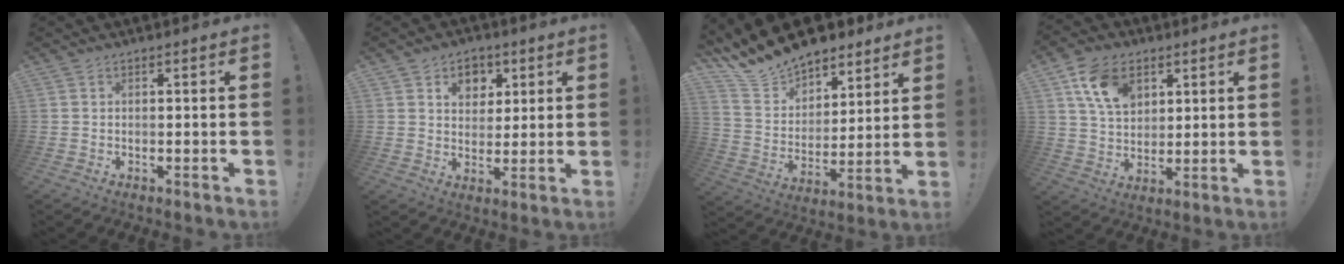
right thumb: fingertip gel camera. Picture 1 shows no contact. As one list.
[{"total": 8.3, "force": [3.8, 6.7, 3.0], "torque": [-0.036, -0.019, 0.071]}, {"total": 14.6, "force": [13.2, 5.7, 2.9], "torque": [-0.085, -0.105, 0.243]}, {"total": 12.7, "force": [6.3, 8.5, 7.1], "torque": [-0.120, -0.013, 0.123]}]